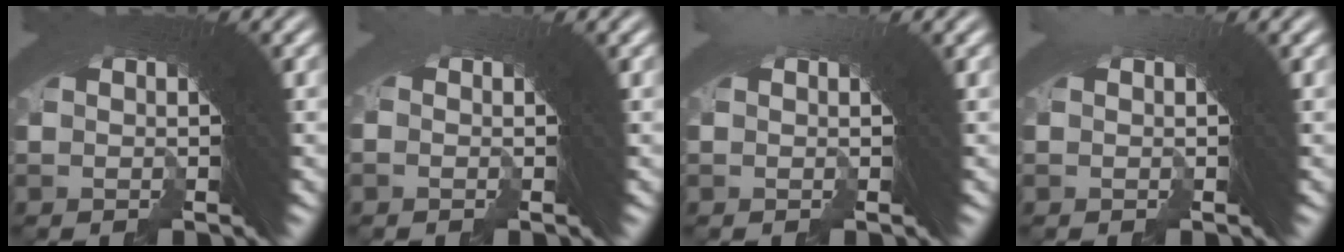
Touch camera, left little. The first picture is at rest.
{"total": 0.7, "force": [-0.6, -0.3, 0.0], "torque": [0.013, 0.013, -0.018]}
{"total": 0.0}
{"total": 0.0}